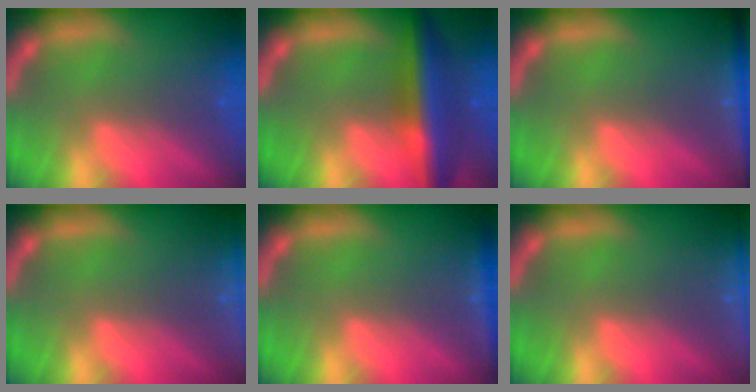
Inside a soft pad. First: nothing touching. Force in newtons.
{"total": 7.5}
{"total": 4.5}
{"total": 10.1}
{"total": 2.4}
{"total": 9.5}